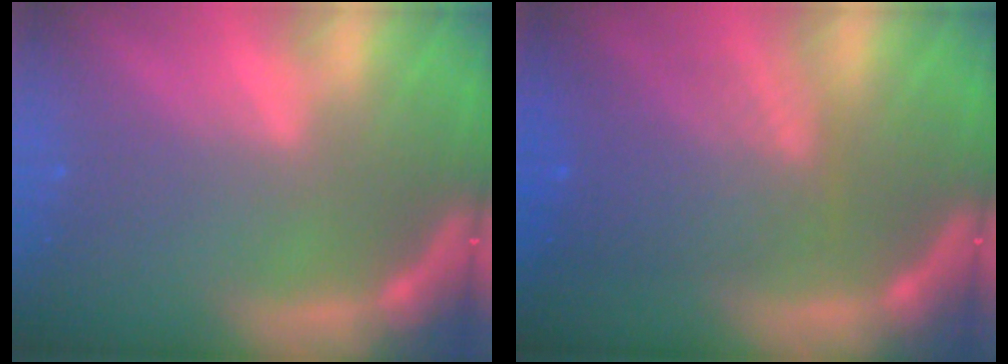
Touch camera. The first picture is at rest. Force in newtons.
{"total": 6.6}